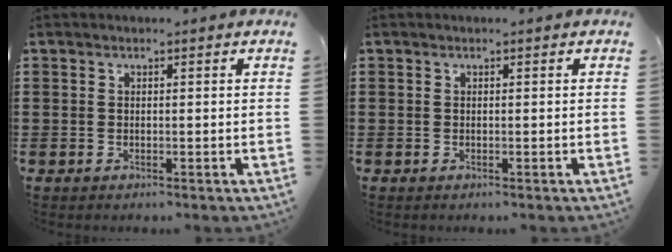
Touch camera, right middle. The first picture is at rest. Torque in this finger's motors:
{"motor_torque": [0.00, 0.00, 0.00, -0.01]}